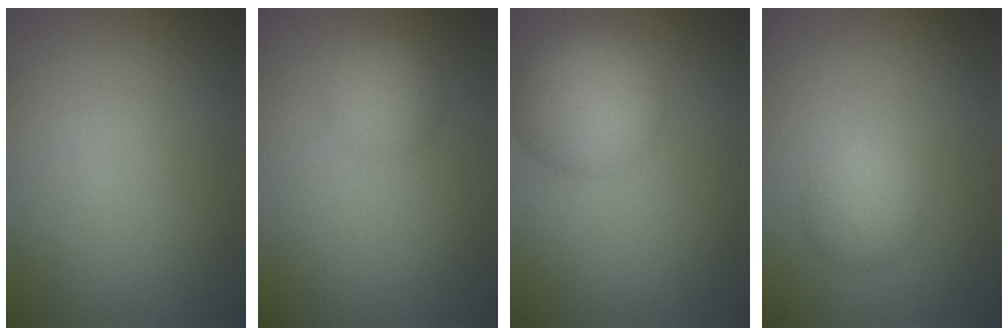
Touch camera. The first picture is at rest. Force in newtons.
{"total": 2.6, "press": 2.6, "slide": 0.0}
{"total": 6.3, "press": 6.3, "slide": 0.3}
{"total": 2.5, "press": 2.5, "slide": 0.1}